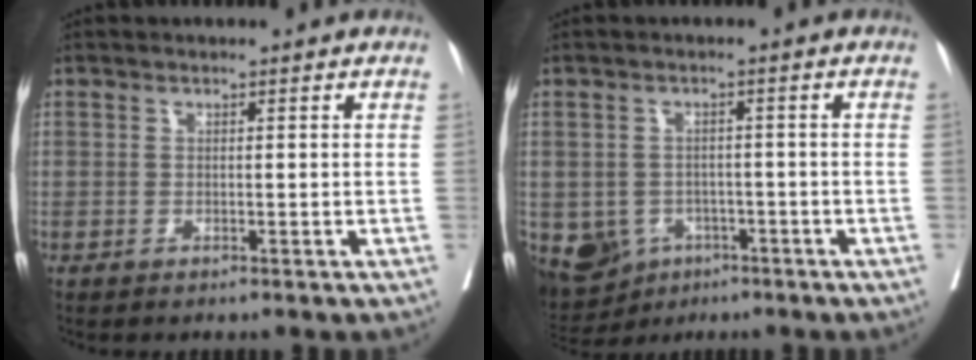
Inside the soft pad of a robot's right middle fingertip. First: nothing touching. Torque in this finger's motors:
{"motor_torque": [0.58, -0.42, 0.04, 0.07]}